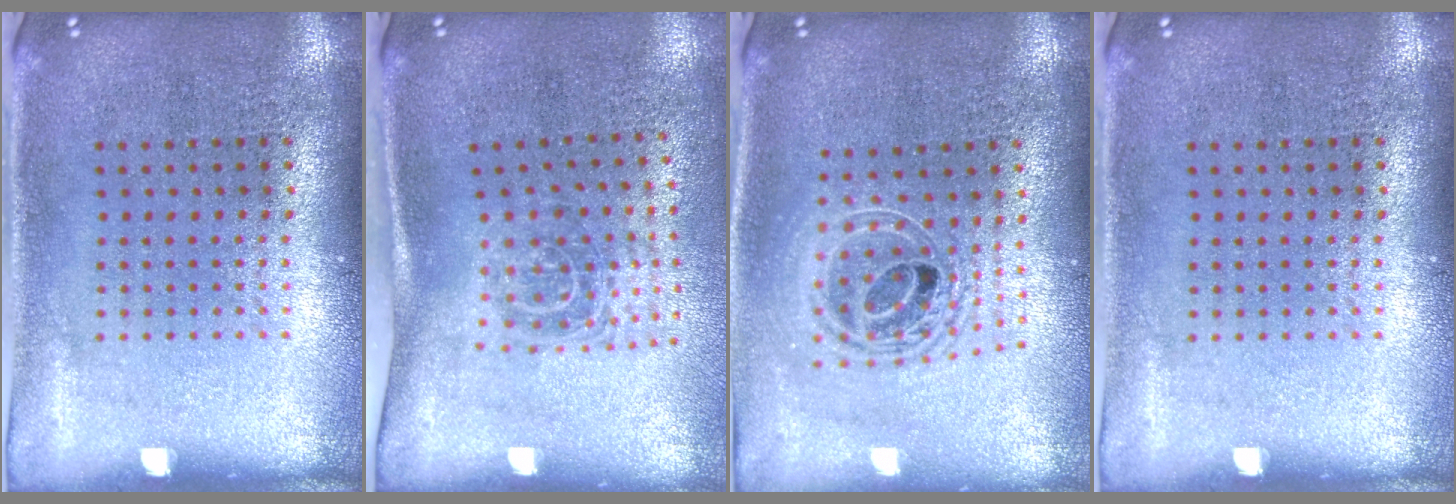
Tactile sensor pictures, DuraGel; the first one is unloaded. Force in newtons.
{"total": 1.8, "press": 1.2, "slide": 1.3}
{"total": 2.0, "press": 1.5, "slide": 1.3}
{"total": 0.0}